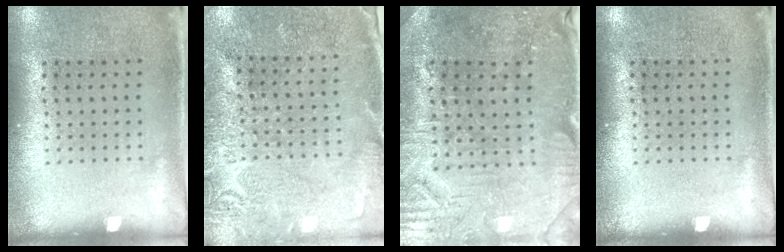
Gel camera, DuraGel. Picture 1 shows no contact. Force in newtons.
{"total": 2.7, "press": 2.7, "slide": 0.2}
{"total": 1.4, "press": 1.4, "slide": 0.4}
{"total": 0.0}